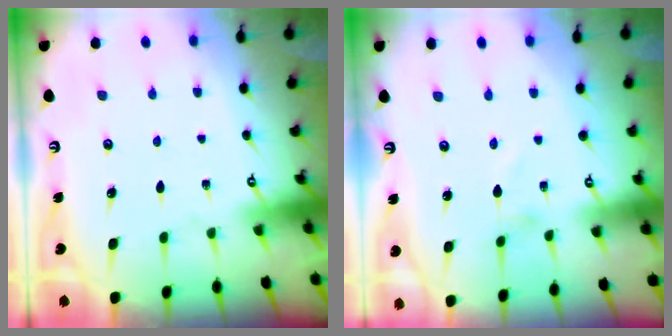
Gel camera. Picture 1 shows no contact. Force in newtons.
{"total": 0.7, "press": 0.6, "slide": 0.1}